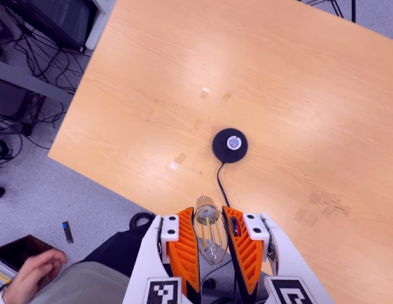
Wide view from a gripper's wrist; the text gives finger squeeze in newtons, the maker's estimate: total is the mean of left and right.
{"total": 22.4, "left": 24.8, "right": 20.0}